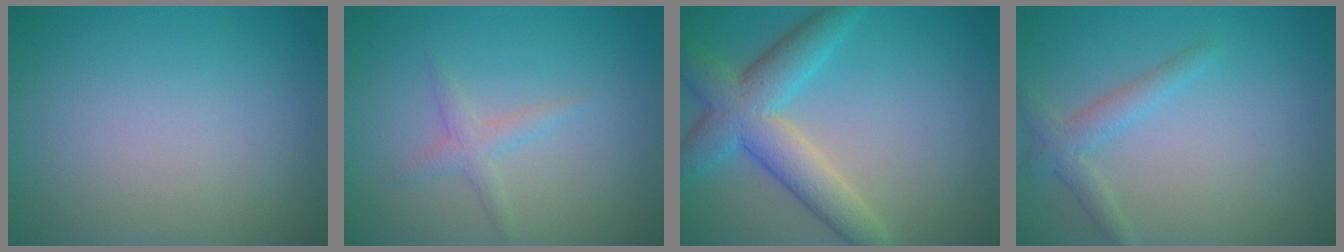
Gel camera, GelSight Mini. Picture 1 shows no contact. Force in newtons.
{"total": 1.6, "press": 1.6, "slide": 0.1}
{"total": 6.3, "press": 6.3, "slide": 0.4}
{"total": 2.1, "press": 2.1, "slide": 0.1}